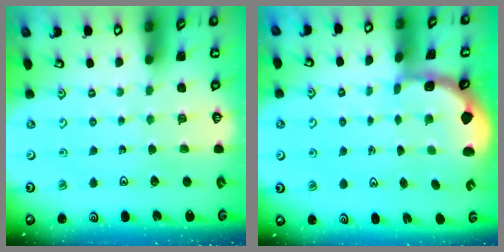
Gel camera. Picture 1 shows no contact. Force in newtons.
{"total": 1.7, "press": 1.6, "slide": 0.5}